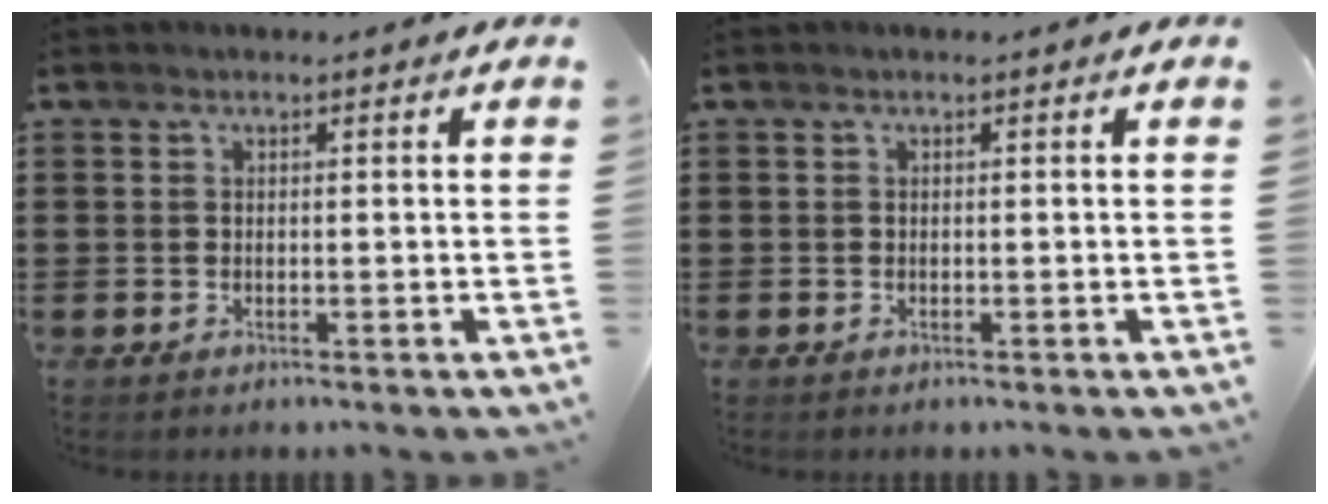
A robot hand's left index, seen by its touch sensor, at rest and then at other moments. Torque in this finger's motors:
{"motor_torque": [-0.01, 0.01, 0.01, 0.00]}